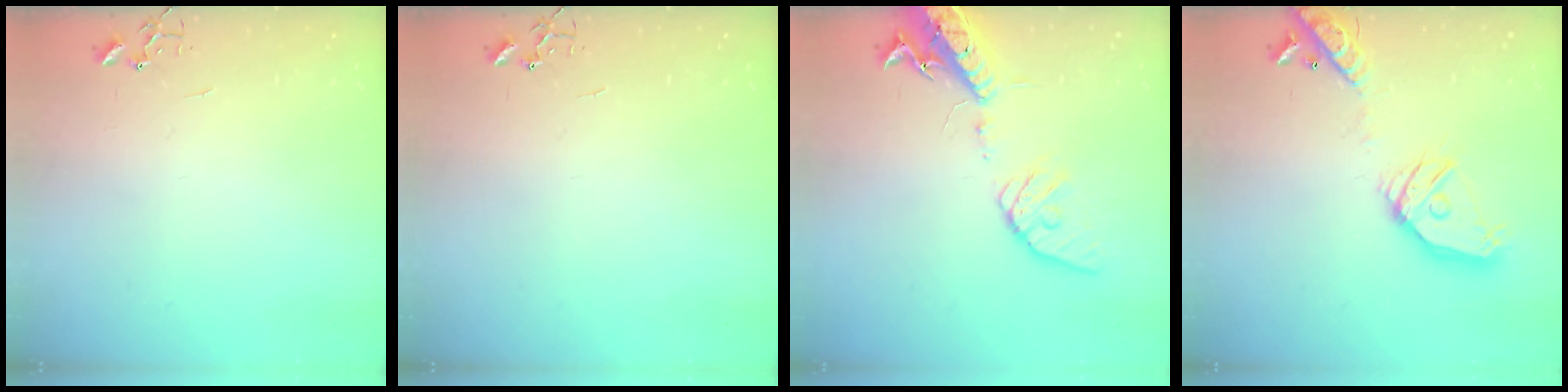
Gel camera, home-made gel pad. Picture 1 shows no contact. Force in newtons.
{"total": 0.0}
{"total": 17.5, "press": 17.1, "slide": 3.5}
{"total": 18.8, "press": 18.6, "slide": 3.0}